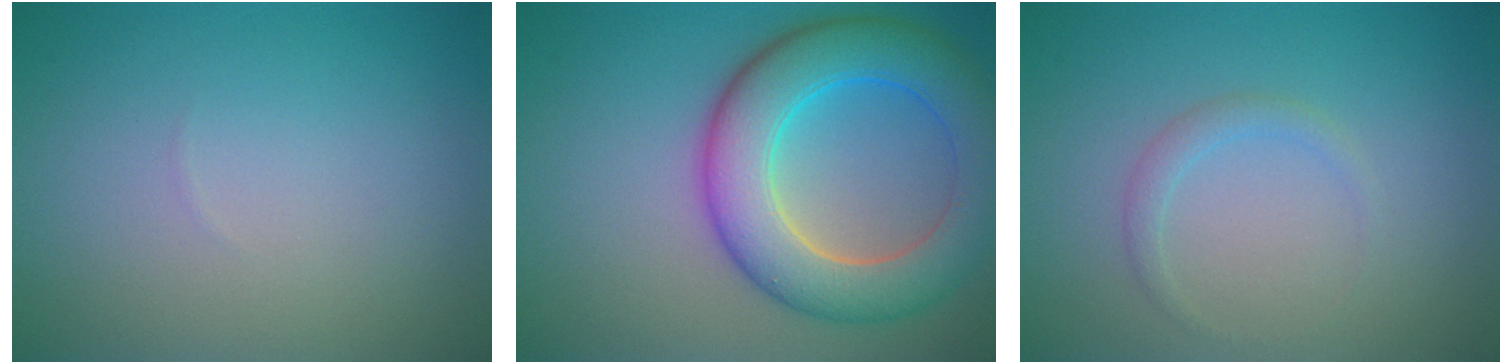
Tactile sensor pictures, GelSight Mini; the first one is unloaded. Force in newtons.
{"total": 8.7, "press": 8.7, "slide": 0.1}
{"total": 1.1, "press": 1.1, "slide": 0.1}